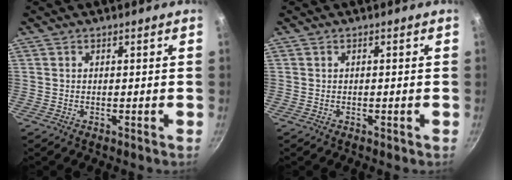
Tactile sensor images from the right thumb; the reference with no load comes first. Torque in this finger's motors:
{"motor_torque": [0.32, 0.12, 0.01, -0.10, -0.01]}